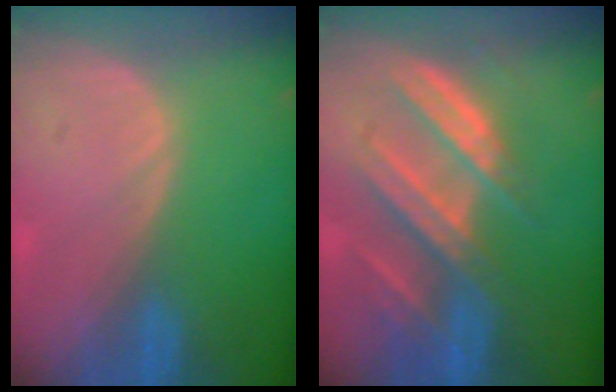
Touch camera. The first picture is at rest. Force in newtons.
{"total": 8.8, "press": 8.1, "slide": 3.4}